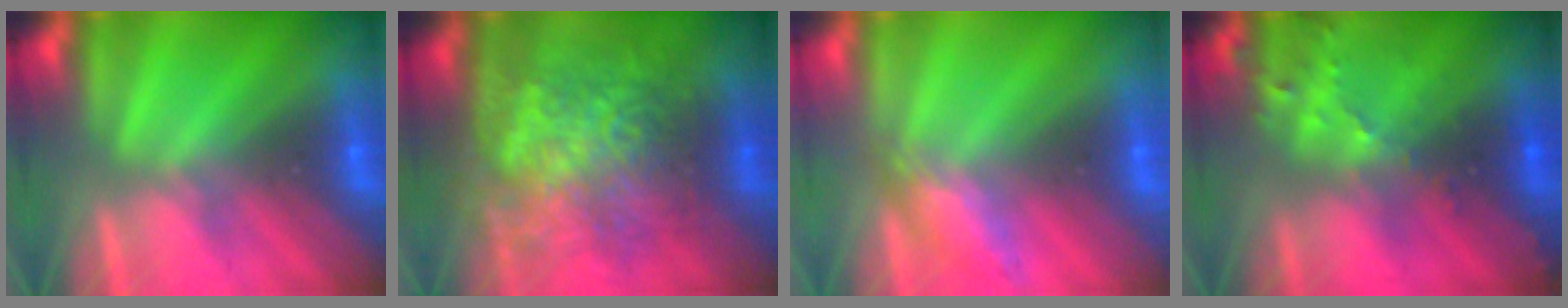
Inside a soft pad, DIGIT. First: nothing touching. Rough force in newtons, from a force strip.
{"total": 10.9}
{"total": 2.4}
{"total": 9.2}